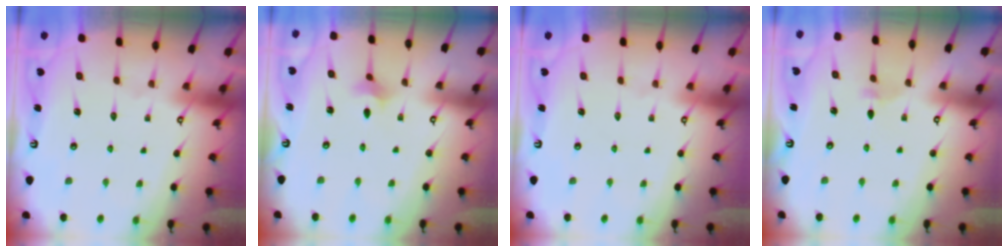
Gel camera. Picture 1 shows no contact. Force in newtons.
{"total": 2.5, "press": 2.5, "slide": 0.4}
{"total": 0.0}
{"total": 2.2, "press": 2.2, "slide": 0.6}